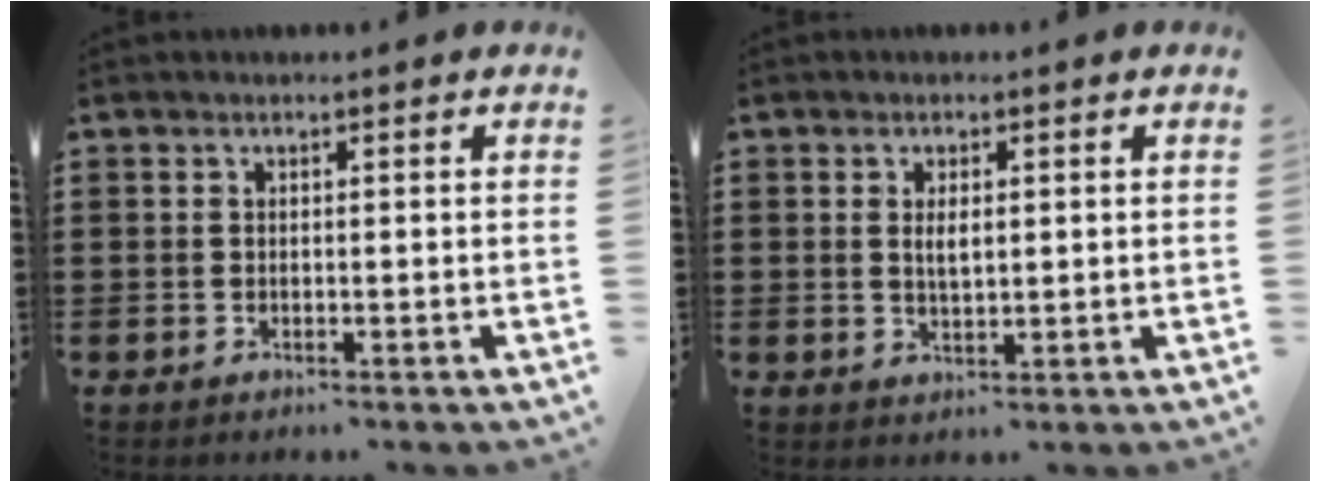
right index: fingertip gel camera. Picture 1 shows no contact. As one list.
[{"total": 2.6, "force": [0.5, 1.0, 2.3], "torque": [-0.047, 0.003, 0.007]}]